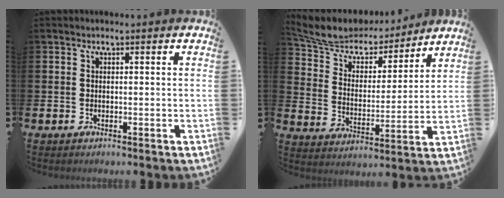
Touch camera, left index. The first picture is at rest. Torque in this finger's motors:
{"motor_torque": [1.02, -1.12, 0.12, 0.05]}